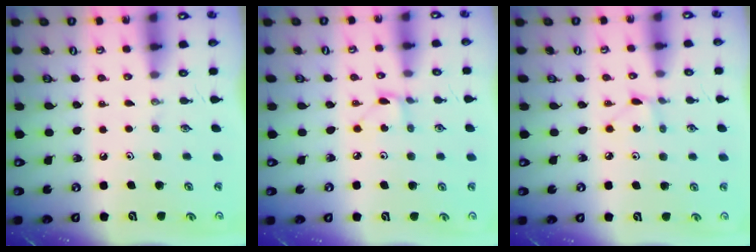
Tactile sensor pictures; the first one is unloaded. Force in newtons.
{"total": 2.8, "press": 2.8, "slide": 0.3}
{"total": 2.9, "press": 2.9, "slide": 0.4}